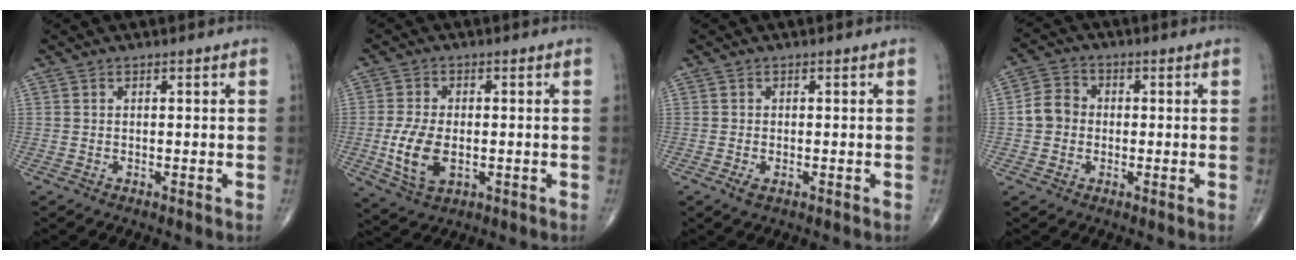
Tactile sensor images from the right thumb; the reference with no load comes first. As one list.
[{"total": 8.6, "force": [-1.5, 4.9, 6.9], "torque": [-0.138, -0.006, -0.023]}, {"total": 1.5, "force": [-0.6, 0.7, 1.2], "torque": [-0.026, -0.003, -0.012]}, {"total": 5.4, "force": [-0.5, 4.8, 2.4], "torque": [-0.032, 0.015, -0.018]}]